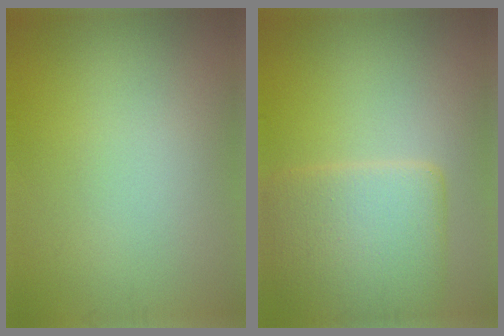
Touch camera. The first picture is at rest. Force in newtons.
{"total": 6.3, "press": 6.2, "slide": 0.5}